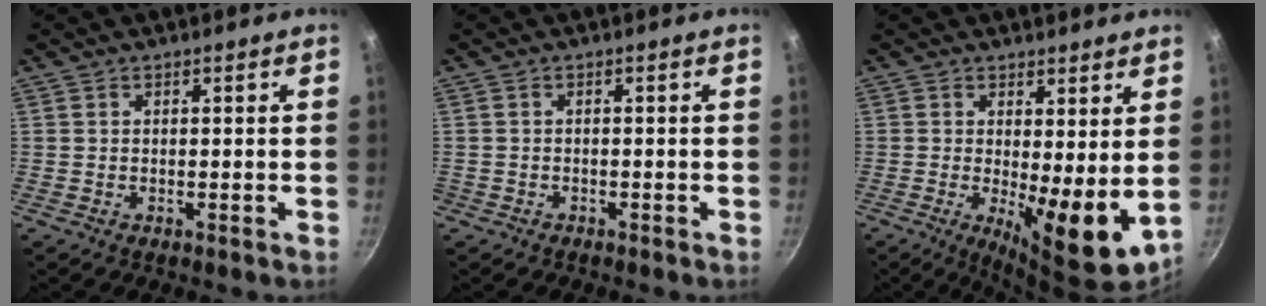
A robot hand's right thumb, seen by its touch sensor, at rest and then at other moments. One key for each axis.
{"total": 1.1, "fx": -0.7, "fy": 0.8, "fz": 0.0, "tx": -0.004, "ty": 0.016, "tz": -0.011}
{"total": 9.7, "fx": 0.6, "fy": 3.1, "fz": 9.2, "tx": -0.125, "ty": -0.027, "tz": 0.014}